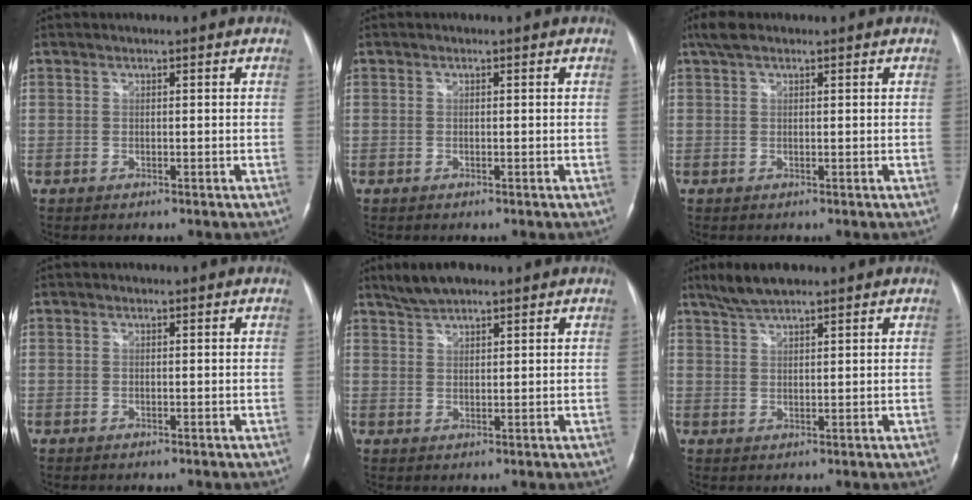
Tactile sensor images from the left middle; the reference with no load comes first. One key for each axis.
{"total": 0.0}
{"total": 2.8, "fx": 2.0, "fy": 1.1, "fz": 1.7, "tx": -0.037, "ty": 0.022, "tz": 0.040}
{"total": 0.0}
{"total": 4.6, "fx": 3.8, "fy": 1.2, "fz": 2.3, "tx": -0.054, "ty": 0.016, "tz": 0.073}
{"total": 4.9, "fx": 4.0, "fy": 1.0, "fz": 2.7, "tx": -0.060, "ty": 0.015, "tz": 0.078}